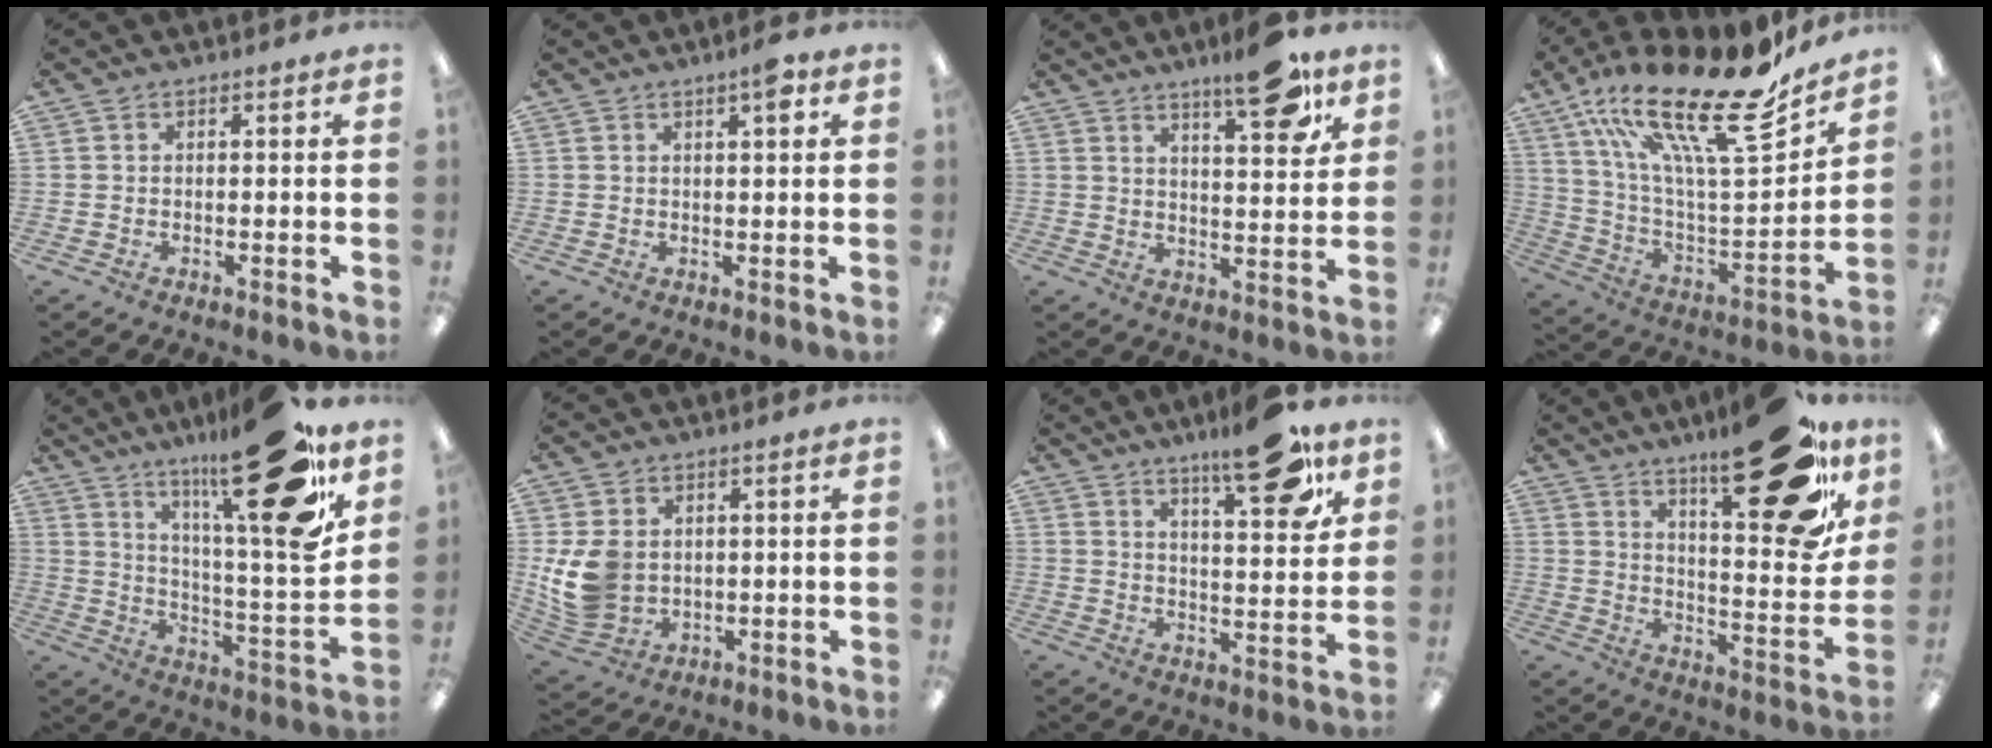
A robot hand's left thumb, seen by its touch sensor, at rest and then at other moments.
{"total": 4.2, "force": [2.3, 1.1, 3.3], "torque": [-0.046, -0.005, 0.034]}
{"total": 15.4, "force": [10.3, 5.2, 10.2], "torque": [-0.123, -0.057, 0.161]}
{"total": 27.3, "force": [17.5, 8.5, 19.1], "torque": [-0.321, -0.118, 0.290]}
{"total": 25.6, "force": [17.0, 5.4, 18.3], "torque": [-0.259, -0.113, 0.263]}
{"total": 10.7, "force": [0.9, 8.6, 6.2], "torque": [-0.139, 0.010, 0.020]}
{"total": 18.7, "force": [12.5, 6.4, 12.4], "torque": [-0.155, -0.074, 0.193]}
{"total": 27.0, "force": [17.4, 8.8, 18.7], "torque": [-0.233, -0.114, 0.271]}